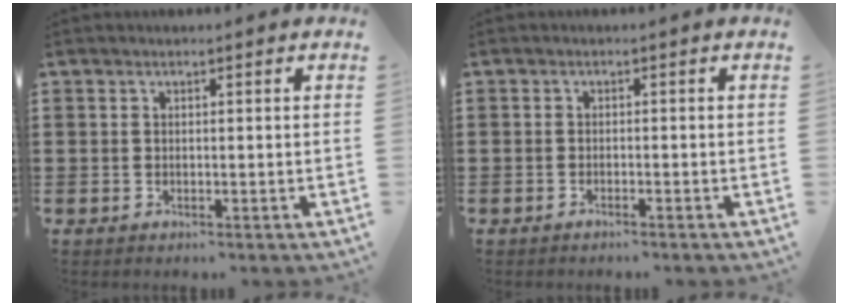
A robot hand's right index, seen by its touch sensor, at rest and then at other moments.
{"total": 1.1, "force": [-1.0, -0.2, 0.2], "torque": [-0.005, -0.002, -0.020]}